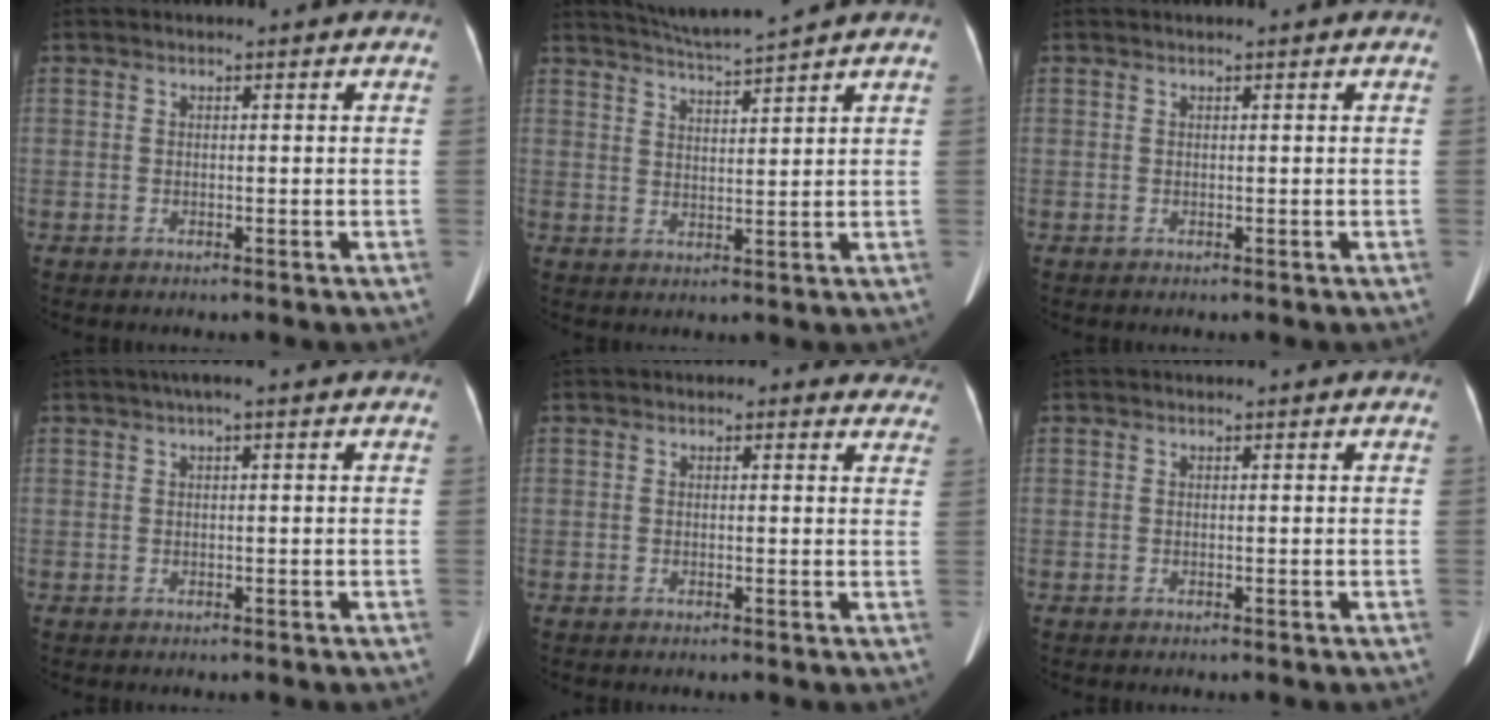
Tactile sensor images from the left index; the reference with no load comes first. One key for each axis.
{"total": 5.8, "fx": 5.4, "fy": -1.6, "fz": 1.5, "tx": -0.034, "ty": -0.003, "tz": 0.100}
{"total": 0.0}
{"total": 1.8, "fx": 0.8, "fy": 0.1, "fz": 1.5, "tx": -0.031, "ty": 0.015, "tz": 0.013}
{"total": 4.2, "fx": 3.6, "fy": 2.2, "fz": 0.8, "tx": 0.016, "ty": -0.002, "tz": 0.014}
{"total": 0.0}